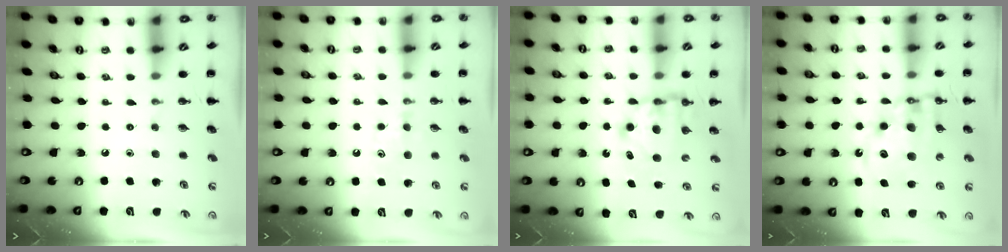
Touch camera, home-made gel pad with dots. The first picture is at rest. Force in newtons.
{"total": 4.6, "press": 4.4, "slide": 1.3}
{"total": 6.0, "press": 6.0, "slide": 0.5}
{"total": 12.5, "press": 12.0, "slide": 3.5}